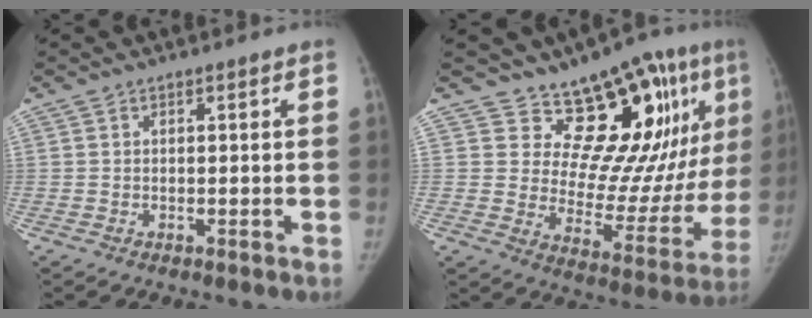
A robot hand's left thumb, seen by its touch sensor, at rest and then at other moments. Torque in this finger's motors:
{"motor_torque": [0.26, 0.38, 0.06, 0.01, 0.00]}